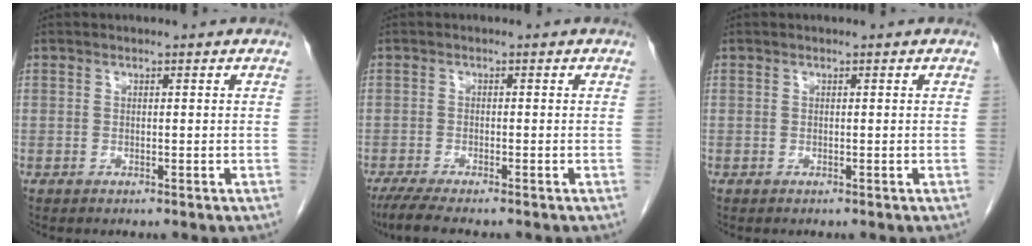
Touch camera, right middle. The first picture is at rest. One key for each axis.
{"total": 4.8, "fx": -3.9, "fy": 0.2, "fz": 2.9, "tx": -0.054, "ty": -0.014, "tz": -0.066}
{"total": 0.0}